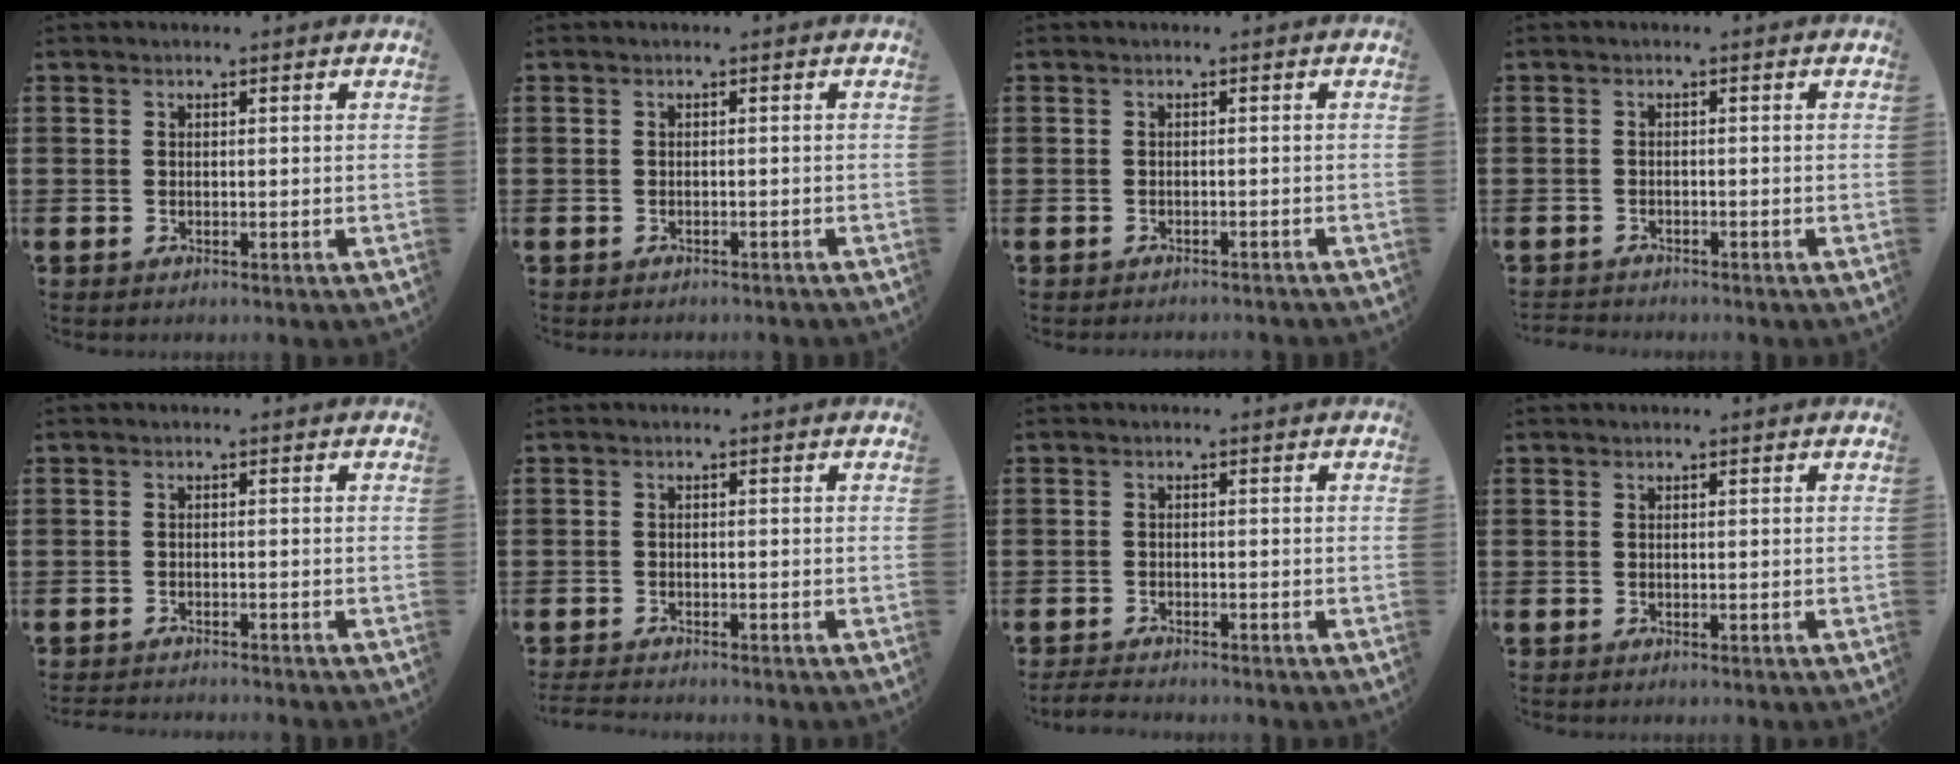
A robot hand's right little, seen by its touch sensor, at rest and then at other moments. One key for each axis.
{"total": 0.5, "fx": -0.5, "fy": 0.0, "fz": 0.0, "tx": -0.001, "ty": -0.002, "tz": -0.011}
{"total": 0.8, "fx": -0.8, "fy": -0.1, "fz": 0.0, "tx": 0.000, "ty": 0.000, "tz": -0.016}
{"total": 0.9, "fx": -0.9, "fy": 0.1, "fz": -0.1, "tx": -0.002, "ty": 0.001, "tz": -0.019}
{"total": 1.1, "fx": -1.1, "fy": -0.1, "fz": 0.1, "tx": -0.003, "ty": 0.000, "tz": -0.022}
{"total": 1.1, "fx": -1.1, "fy": 0.1, "fz": 0.3, "tx": -0.007, "ty": 0.001, "tz": -0.021}
{"total": 1.3, "fx": -1.3, "fy": 0.1, "fz": 0.4, "tx": -0.009, "ty": 0.004, "tz": -0.026}
{"total": 0.0}